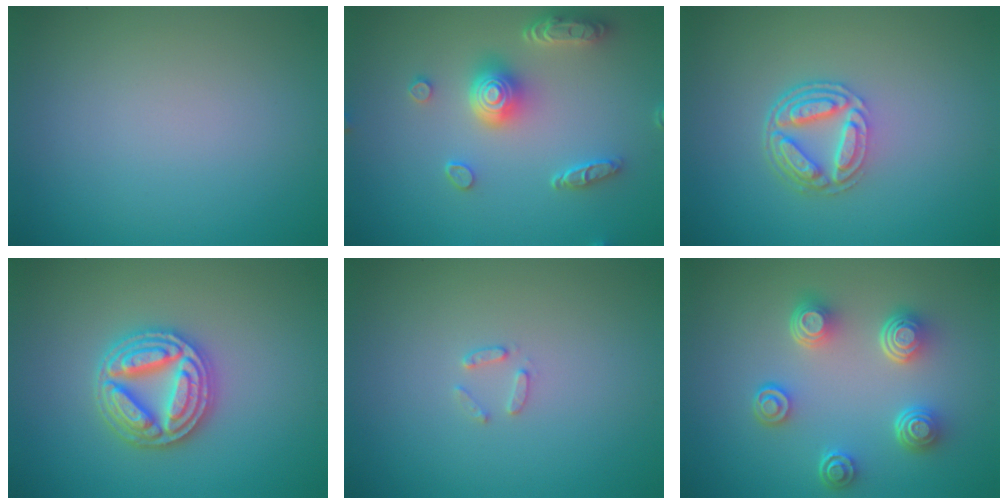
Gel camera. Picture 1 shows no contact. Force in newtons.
{"total": 5.0, "press": 4.0, "slide": 3.0}
{"total": 4.5, "press": 3.3, "slide": 3.0}
{"total": 5.1, "press": 5.0, "slide": 0.8}
{"total": 1.0, "press": 1.0, "slide": 0.2}
{"total": 5.0, "press": 3.5, "slide": 3.5}